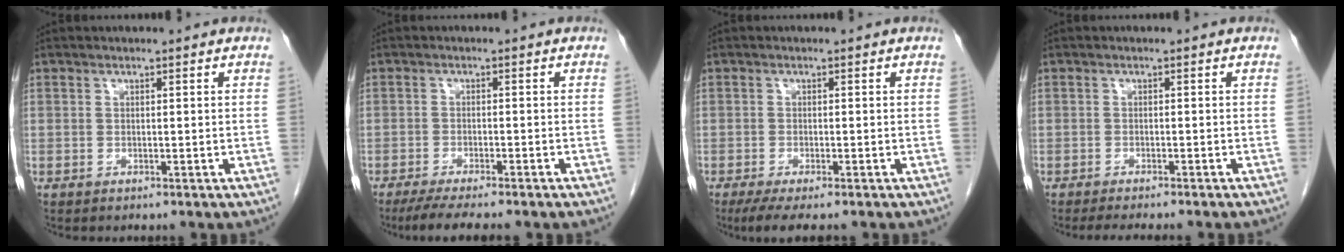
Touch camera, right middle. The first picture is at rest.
{"total": 7.5, "force": [-6.2, 0.5, 4.3], "torque": [-0.058, -0.014, -0.092]}
{"total": 5.4, "force": [-4.1, 0.8, 3.4], "torque": [-0.050, -0.012, -0.063]}
{"total": 6.1, "force": [-5.3, -0.1, 3.0], "torque": [-0.024, -0.009, -0.074]}